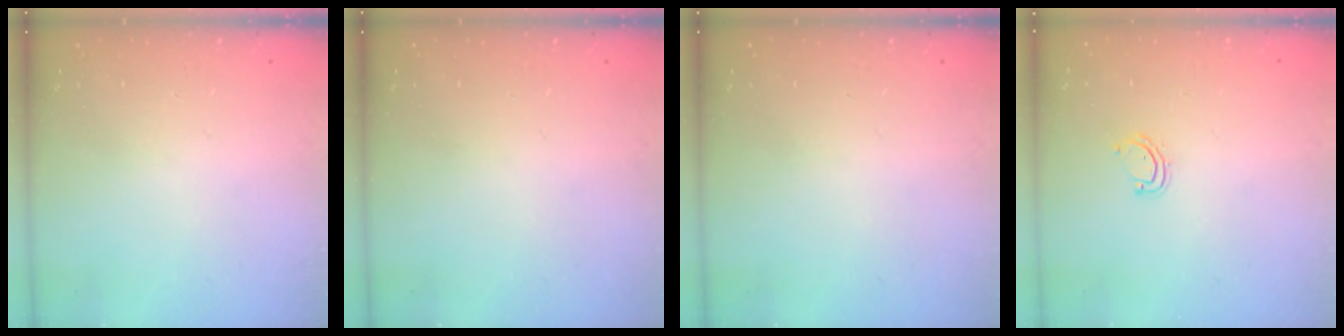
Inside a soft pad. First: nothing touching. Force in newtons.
{"total": 0.0}
{"total": 0.0}
{"total": 3.8, "press": 3.8, "slide": 0.3}